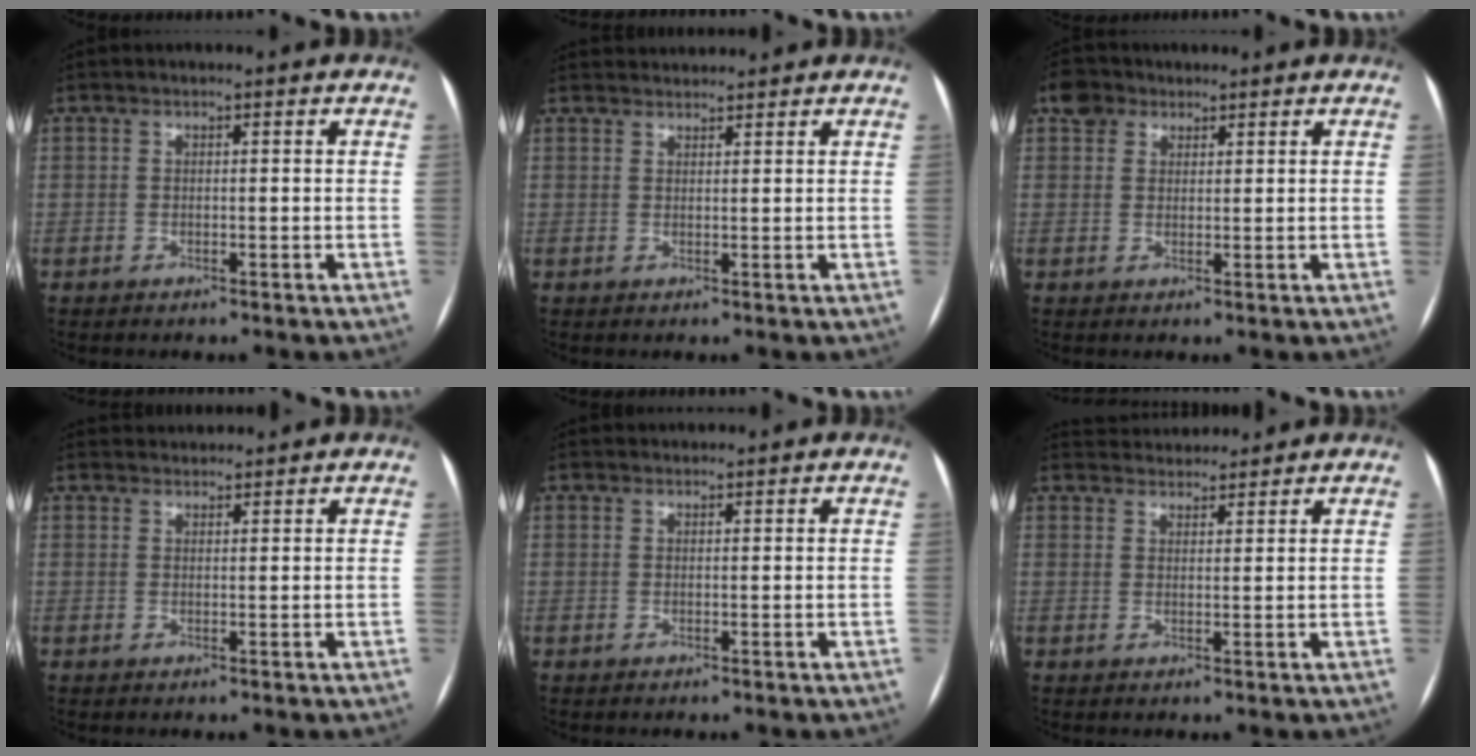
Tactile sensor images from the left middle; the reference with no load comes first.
{"total": 3.3, "force": [3.3, 0.3, 0.0], "torque": [-0.004, 0.028, 0.057]}
{"total": 3.6, "force": [2.1, 2.7, 1.0], "torque": [-0.021, 0.016, 0.038]}
{"total": 3.6, "force": [3.6, 0.4, 0.0], "torque": [-0.004, 0.029, 0.061]}
{"total": 2.3, "force": [2.3, 0.3, 0.1], "torque": [-0.005, 0.026, 0.038]}
{"total": 6.0, "force": [5.8, 1.1, 0.7], "torque": [-0.012, 0.028, 0.087]}